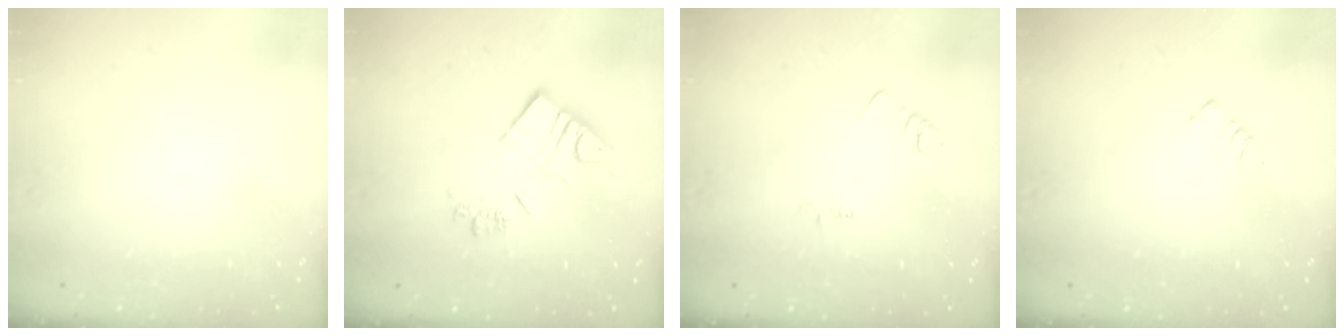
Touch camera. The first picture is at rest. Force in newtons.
{"total": 10.8, "press": 10.7, "slide": 0.9}
{"total": 1.9, "press": 1.9, "slide": 0.3}
{"total": 2.9, "press": 2.9, "slide": 0.4}